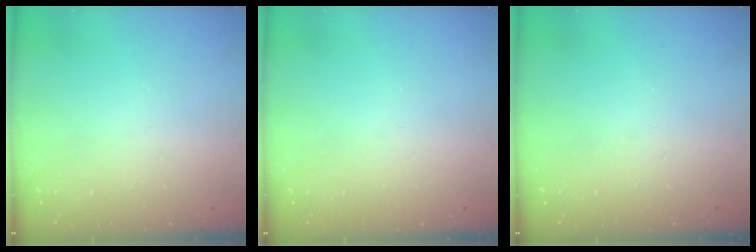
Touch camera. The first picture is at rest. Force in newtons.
{"total": 0.0}
{"total": 0.0}